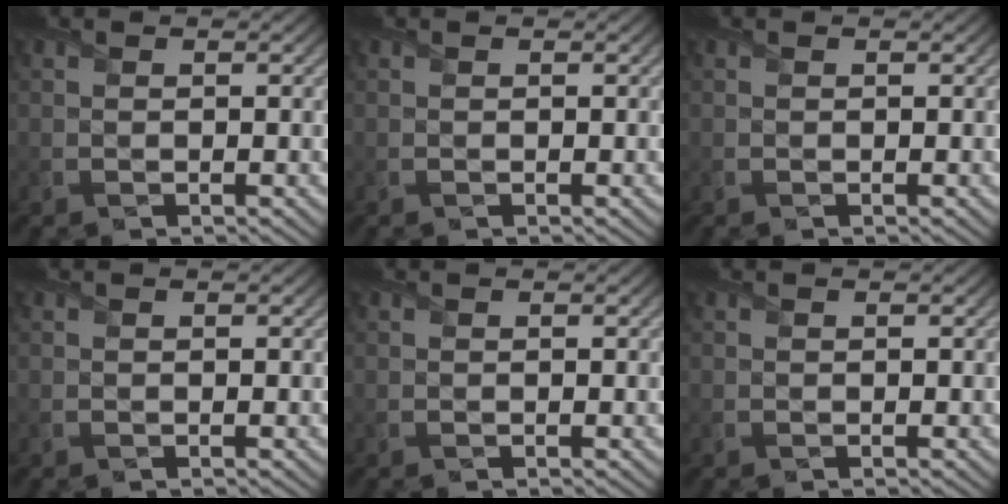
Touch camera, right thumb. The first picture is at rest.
{"total": 0.0}
{"total": 0.0}
{"total": 0.0}
{"total": 0.0}
{"total": 0.0}